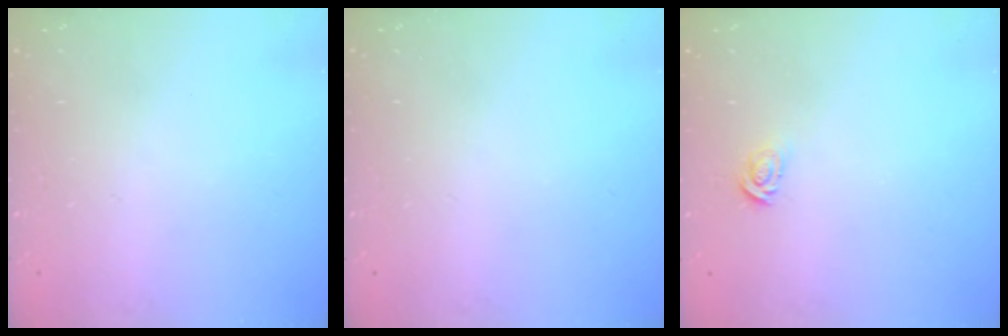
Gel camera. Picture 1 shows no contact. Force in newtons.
{"total": 0.0}
{"total": 2.8, "press": 2.8, "slide": 0.2}